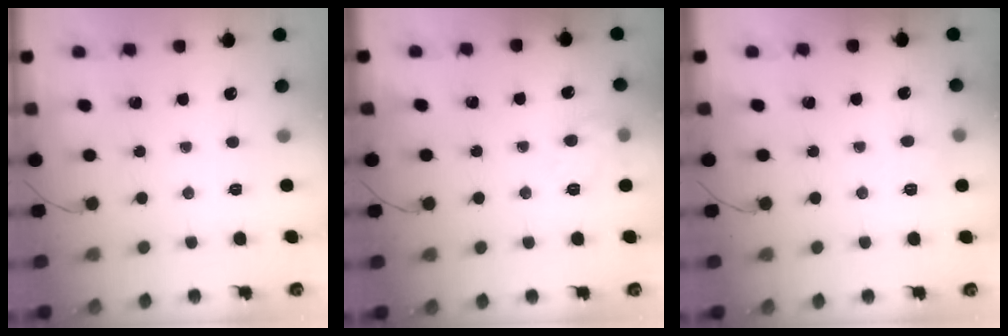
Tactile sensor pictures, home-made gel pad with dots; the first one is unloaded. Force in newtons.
{"total": 8.0, "press": 8.0, "slide": 0.5}
{"total": 5.7, "press": 5.4, "slide": 1.6}